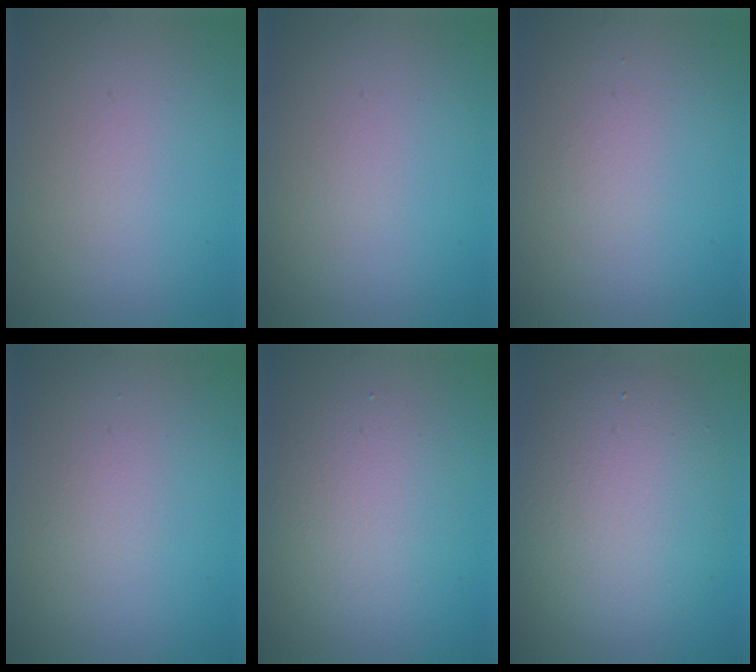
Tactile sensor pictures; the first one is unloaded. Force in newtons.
{"total": 0.0}
{"total": 0.6, "press": 0.6, "slide": 0.0}
{"total": 0.8, "press": 0.7, "slide": 0.1}
{"total": 3.2, "press": 3.2, "slide": 0.3}
{"total": 7.1, "press": 7.1, "slide": 0.5}